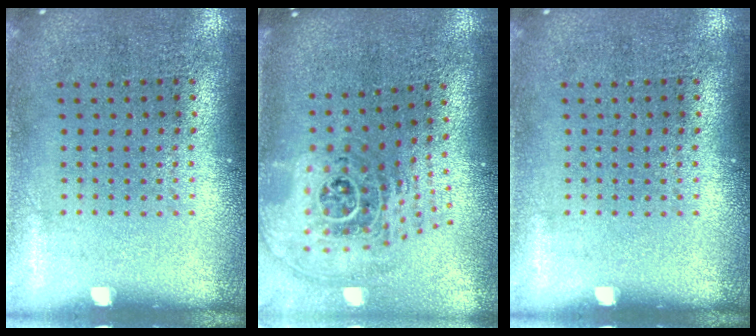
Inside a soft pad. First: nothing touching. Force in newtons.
{"total": 2.3, "press": 1.6, "slide": 1.6}
{"total": 0.0}